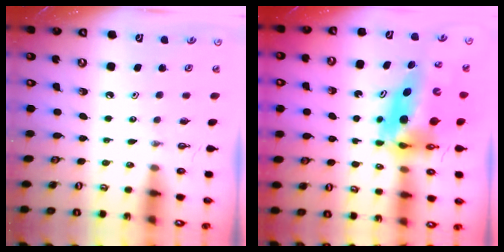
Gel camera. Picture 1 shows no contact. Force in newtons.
{"total": 11.1, "press": 11.1, "slide": 0.9}